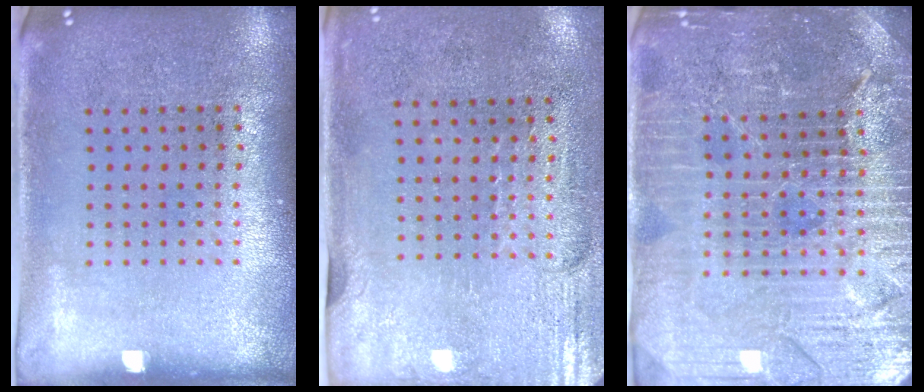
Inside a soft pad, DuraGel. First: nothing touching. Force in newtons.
{"total": 2.9, "press": 2.5, "slide": 1.5}
{"total": 4.9, "press": 4.6, "slide": 1.7}